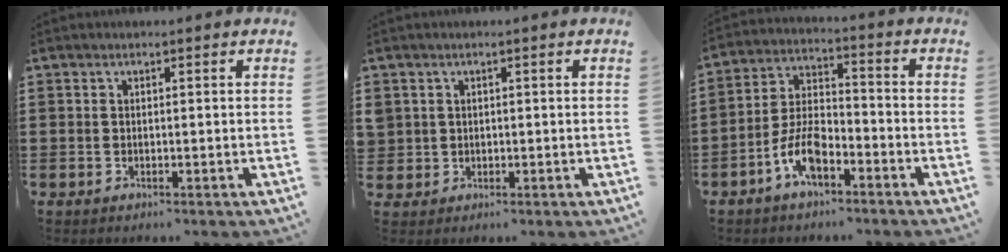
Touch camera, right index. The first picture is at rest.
{"total": 1.5, "force": [0.5, 1.4, 0.1], "torque": [-0.010, 0.005, 0.008]}
{"total": 7.5, "force": [-4.2, 3.3, 5.3], "torque": [-0.121, 0.005, -0.082]}